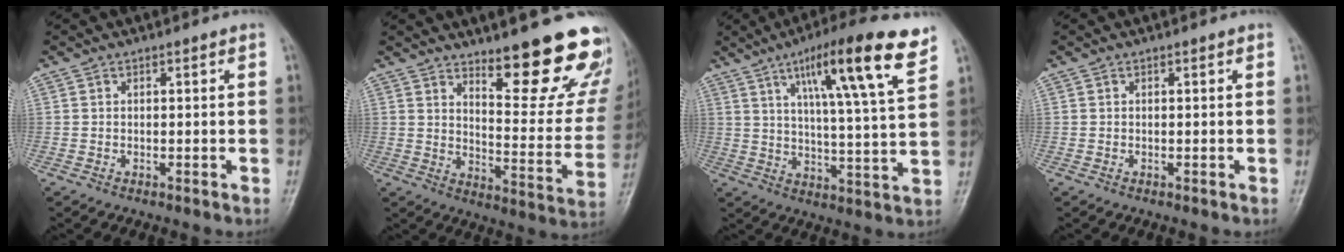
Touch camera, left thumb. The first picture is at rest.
{"total": 18.4, "force": [13.5, 4.6, 11.7], "torque": [-0.110, -0.113, 0.183]}
{"total": 17.2, "force": [9.5, 2.1, 14.2], "torque": [-0.211, -0.036, 0.146]}
{"total": 0.0}